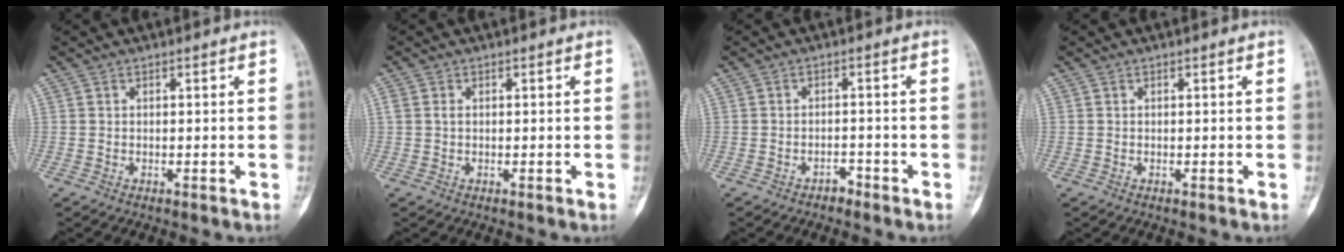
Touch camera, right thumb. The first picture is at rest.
{"total": 0.9, "force": [0.2, 0.6, 0.6], "torque": [-0.012, 0.003, 0.003]}
{"total": 1.9, "force": [-1.5, 1.0, 0.5], "torque": [-0.005, 0.012, -0.023]}
{"total": 0.0}